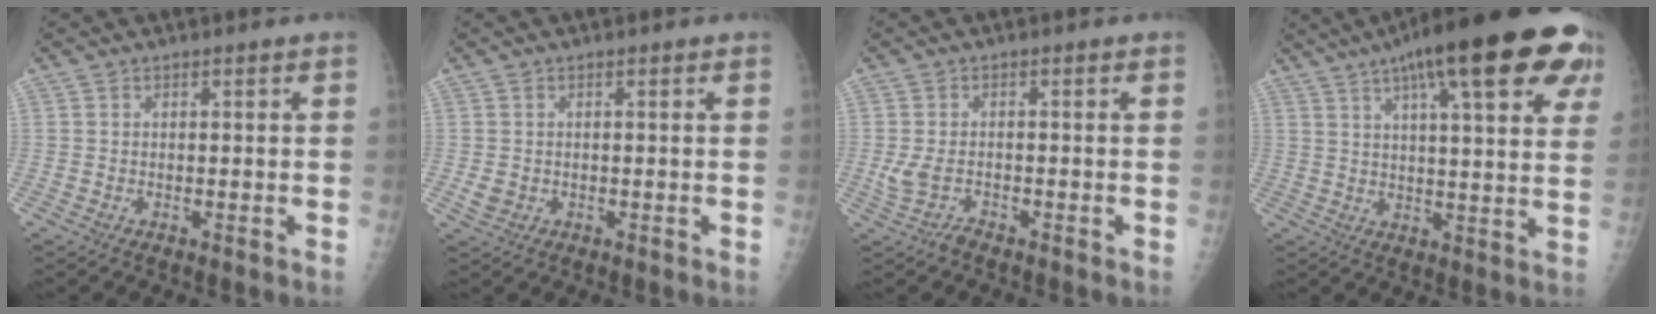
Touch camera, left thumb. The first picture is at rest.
{"total": 2.0, "force": [-0.4, 1.7, 1.0], "torque": [-0.011, 0.000, 0.001]}
{"total": 2.9, "force": [-1.3, 1.6, 2.1], "torque": [-0.057, 0.013, -0.025]}
{"total": 25.2, "force": [13.5, 6.3, 20.4], "torque": [-0.281, 0.003, 0.176]}